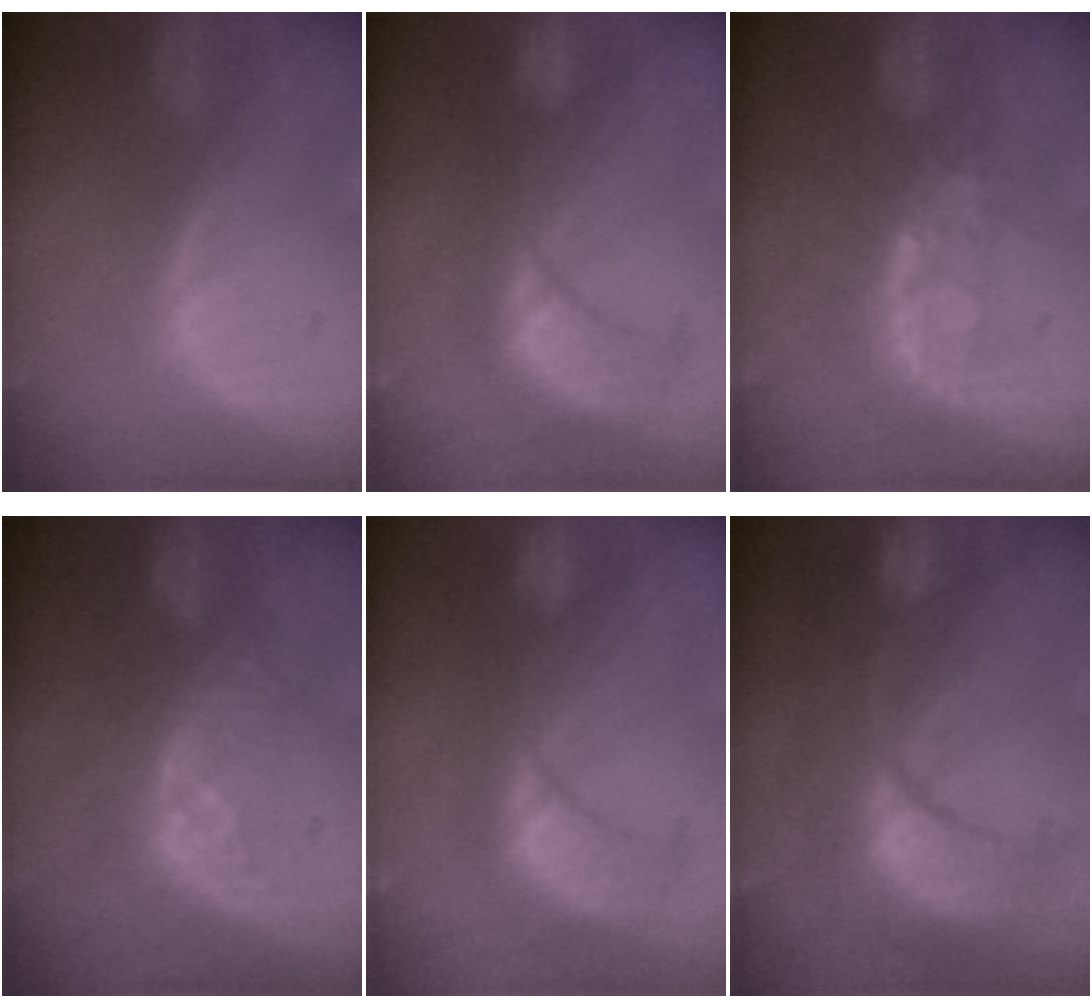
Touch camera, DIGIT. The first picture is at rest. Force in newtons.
{"total": 8.8, "press": 8.8, "slide": 0.5}
{"total": 8.3, "press": 6.9, "slide": 4.7}
{"total": 8.3, "press": 7.3, "slide": 3.9}
{"total": 8.8, "press": 8.8, "slide": 0.5}
{"total": 12.1, "press": 12.0, "slide": 1.4}